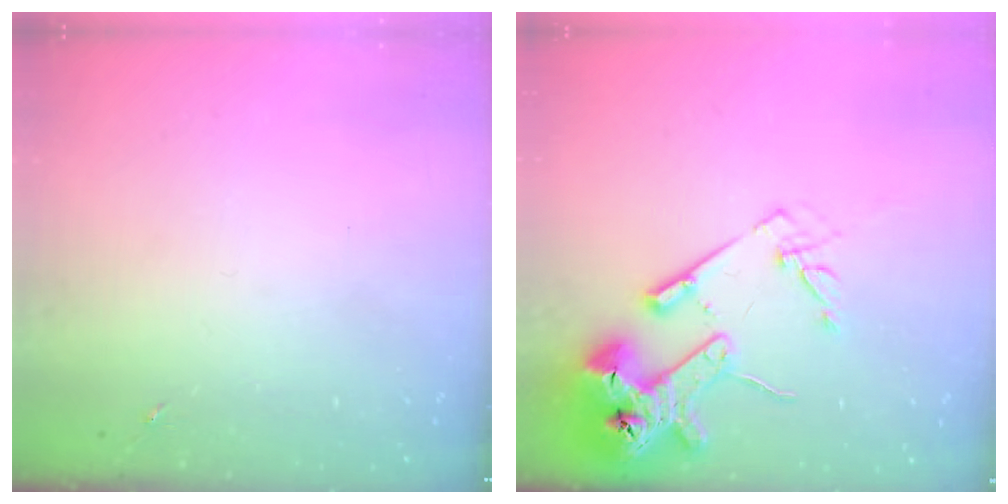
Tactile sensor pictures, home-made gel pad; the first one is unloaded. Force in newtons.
{"total": 16.8, "press": 16.7, "slide": 1.9}